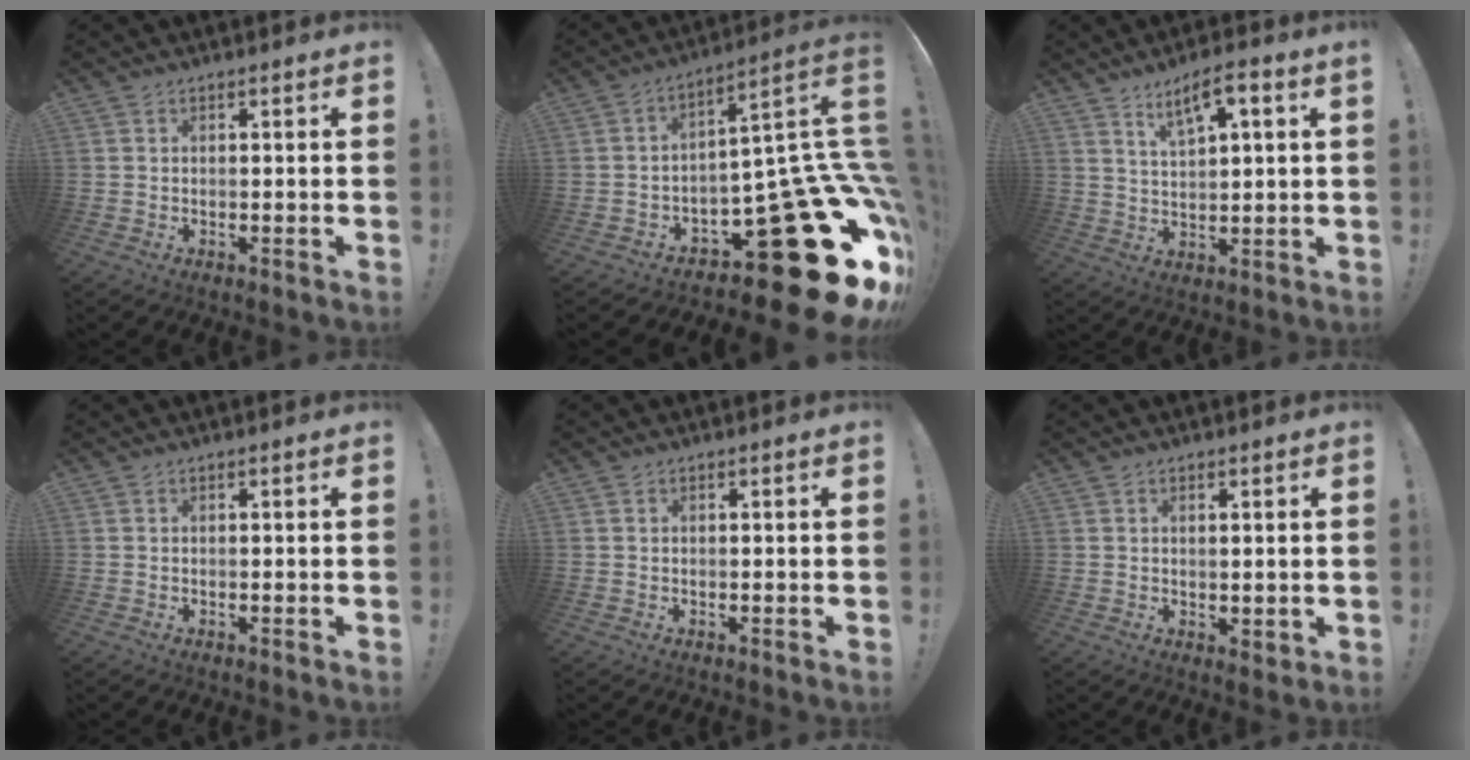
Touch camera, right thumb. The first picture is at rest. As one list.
[{"total": 26.1, "force": [-12.3, 10.1, 20.7], "torque": [-0.209, 0.037, -0.181]}, {"total": 7.0, "force": [4.3, 1.5, 5.4], "torque": [-0.087, -0.017, 0.070]}, {"total": 0.0}, {"total": 0.0}, {"total": 1.9, "force": [1.3, 0.9, 1.1], "torque": [-0.012, -0.006, 0.022]}]